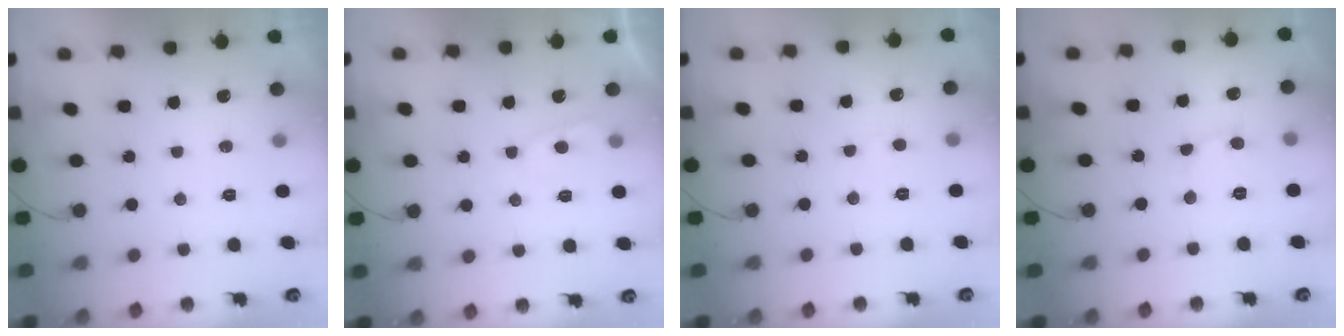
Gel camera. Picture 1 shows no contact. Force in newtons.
{"total": 2.9, "press": 2.9, "slide": 0.4}
{"total": 1.9, "press": 1.9, "slide": 0.2}
{"total": 2.6, "press": 2.6, "slide": 0.2}